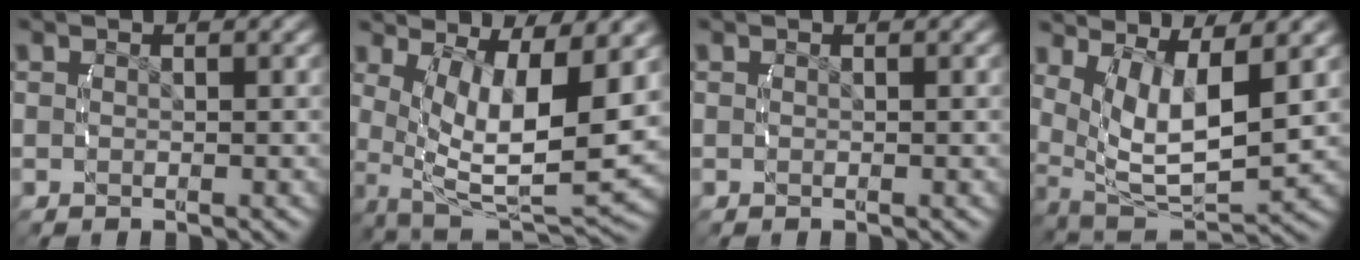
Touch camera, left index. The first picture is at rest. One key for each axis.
{"total": 11.1, "fx": -1.1, "fy": 6.3, "fz": 9.0, "tx": -0.177, "ty": -0.055, "tz": 0.003}
{"total": 0.0}
{"total": 10.1, "fx": 0.5, "fy": 6.8, "fz": 7.5, "tx": -0.167, "ty": -0.047, "tz": 0.025}